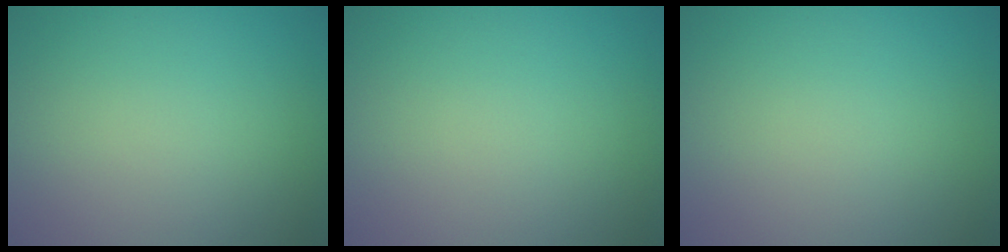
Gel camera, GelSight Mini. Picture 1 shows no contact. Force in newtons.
{"total": 0.0}
{"total": 0.0}